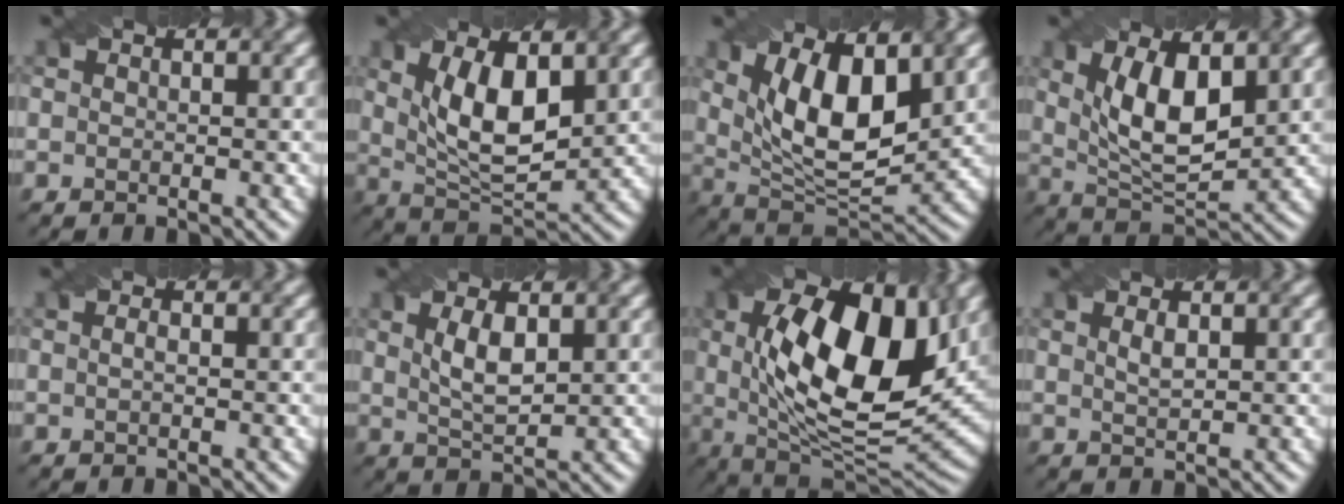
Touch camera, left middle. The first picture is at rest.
{"total": 7.6, "force": [1.9, 3.3, 6.5], "torque": [-0.124, -0.003, 0.036]}
{"total": 9.7, "force": [2.8, 4.2, 8.3], "torque": [-0.141, -0.009, 0.046]}
{"total": 7.4, "force": [1.9, 3.2, 6.4], "torque": [-0.124, -0.004, 0.036]}
{"total": 0.6, "force": [-0.1, 0.1, 0.5], "torque": [-0.015, 0.001, -0.002]}
{"total": 3.3, "force": [1.1, 1.3, 2.9], "torque": [-0.065, 0.000, 0.024]}
{"total": 14.5, "force": [2.9, 6.4, 12.8], "torque": [-0.206, -0.003, 0.043]}
{"total": 1.2, "force": [0.6, 0.4, 1.0], "torque": [-0.022, 0.001, 0.014]}